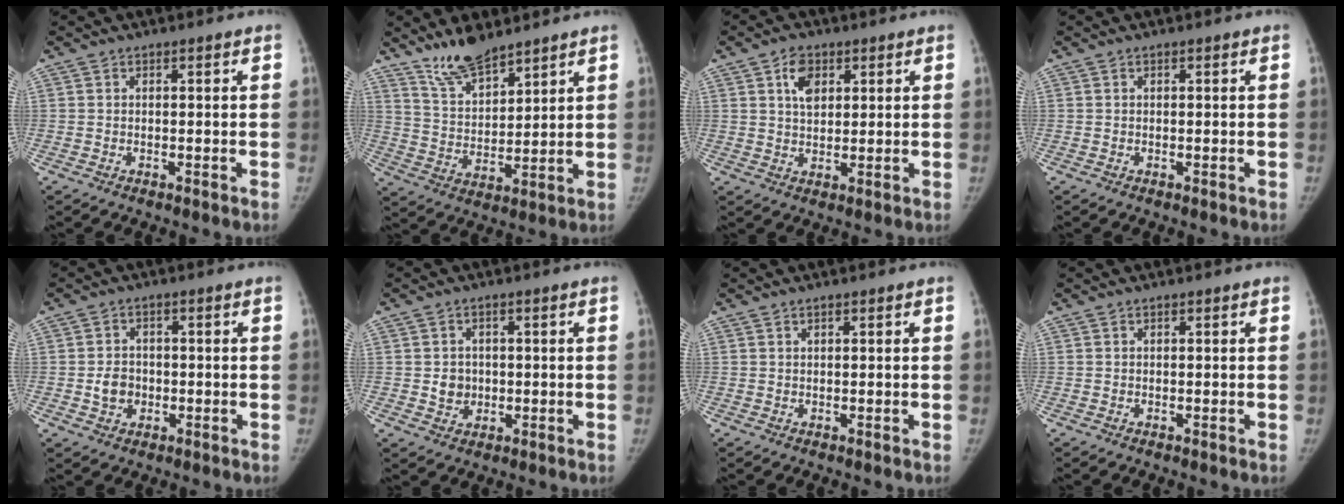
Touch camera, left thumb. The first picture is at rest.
{"total": 9.5, "force": [7.9, 3.0, 4.2], "torque": [-0.059, -0.053, 0.159]}
{"total": 5.4, "force": [2.3, 3.5, 3.3], "torque": [-0.040, -0.008, 0.039]}
{"total": 0.0}
{"total": 4.6, "force": [-0.8, 3.8, 2.3], "torque": [-0.025, 0.009, -0.014]}
{"total": 4.0, "force": [-0.1, 3.6, 1.7], "torque": [-0.010, 0.003, 0.003]}
{"total": 0.6, "force": [0.4, 0.2, 0.4], "torque": [-0.008, 0.001, 0.008]}
{"total": 0.0}